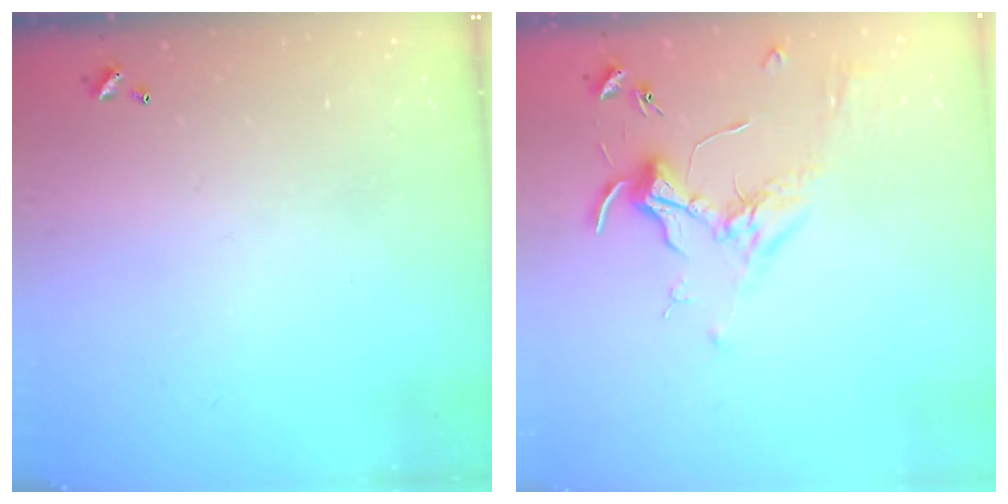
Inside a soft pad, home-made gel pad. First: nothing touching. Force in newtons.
{"total": 1.7, "press": 1.5, "slide": 0.7}